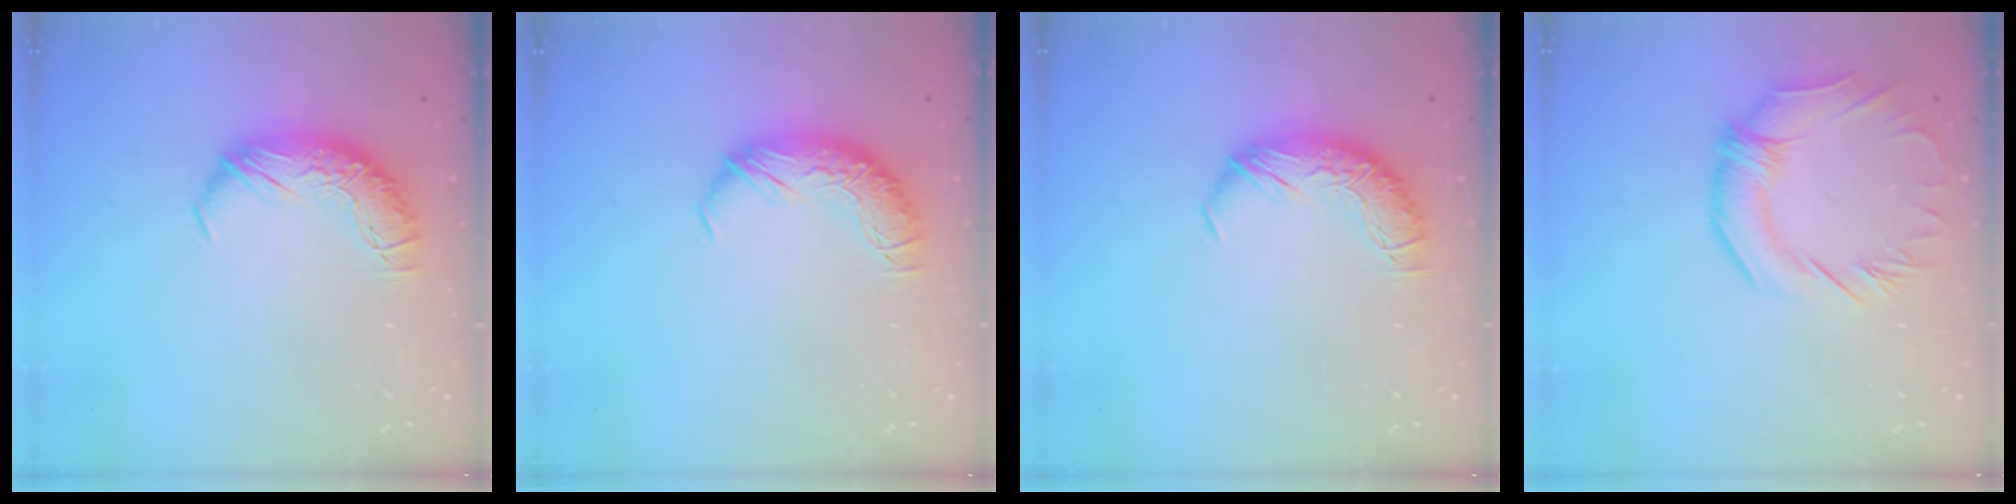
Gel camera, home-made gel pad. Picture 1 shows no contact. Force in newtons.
{"total": 0.0}
{"total": 0.0}
{"total": 2.6, "press": 2.2, "slide": 1.4}